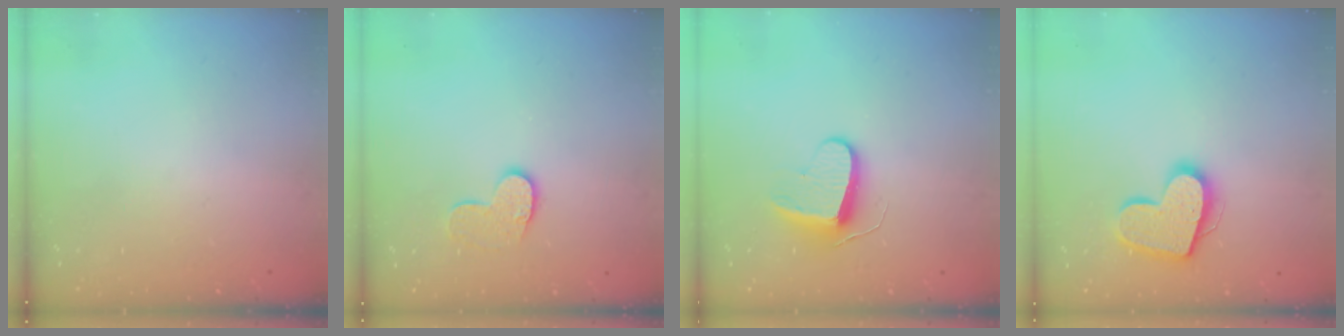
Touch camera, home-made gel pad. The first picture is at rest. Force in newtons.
{"total": 9.1, "press": 9.0, "slide": 0.6}
{"total": 8.9, "press": 8.9, "slide": 0.7}
{"total": 14.9, "press": 14.9, "slide": 1.0}